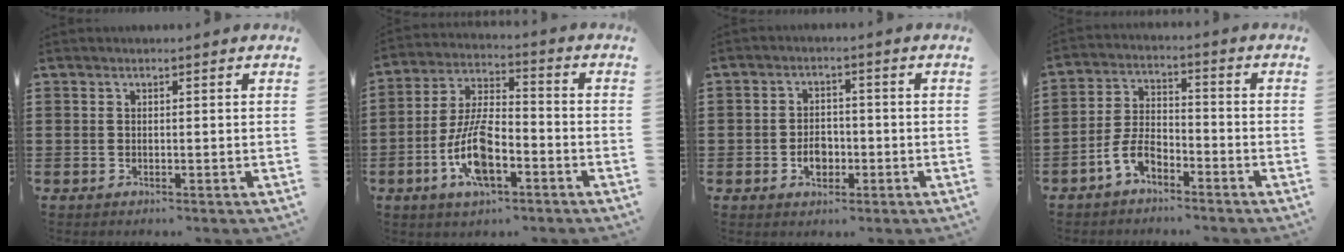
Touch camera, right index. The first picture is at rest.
{"total": 10.4, "force": [-4.0, 4.3, 8.6], "torque": [-0.186, 0.001, -0.074]}
{"total": 3.6, "force": [-1.2, 2.7, 2.0], "torque": [-0.033, 0.001, -0.026]}
{"total": 5.7, "force": [-3.6, 2.7, 3.4], "torque": [-0.088, 0.006, -0.076]}